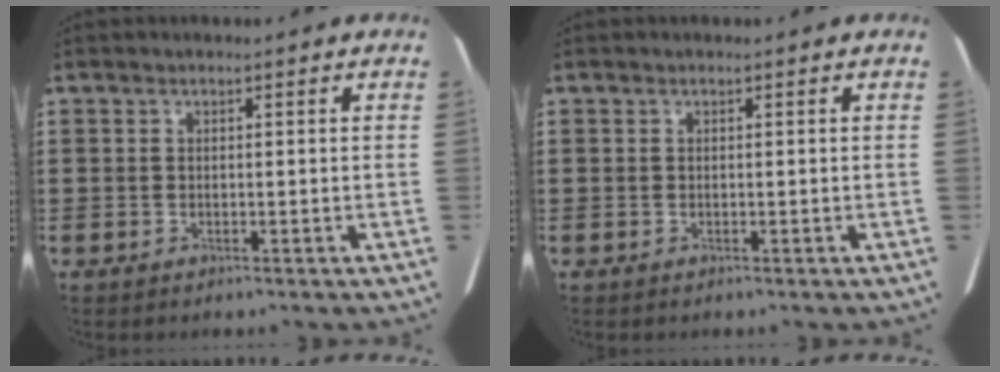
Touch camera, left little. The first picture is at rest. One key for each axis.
{"total": 0.0}